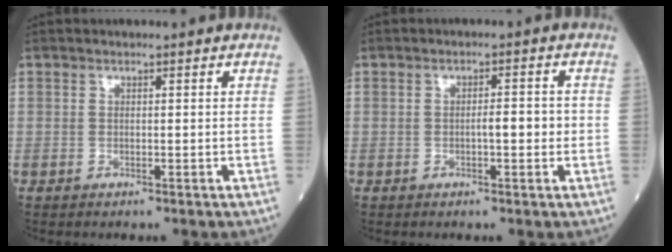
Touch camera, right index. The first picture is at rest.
{"total": 3.0, "force": [-0.4, 0.7, 2.9], "torque": [-0.043, 0.005, -0.008]}